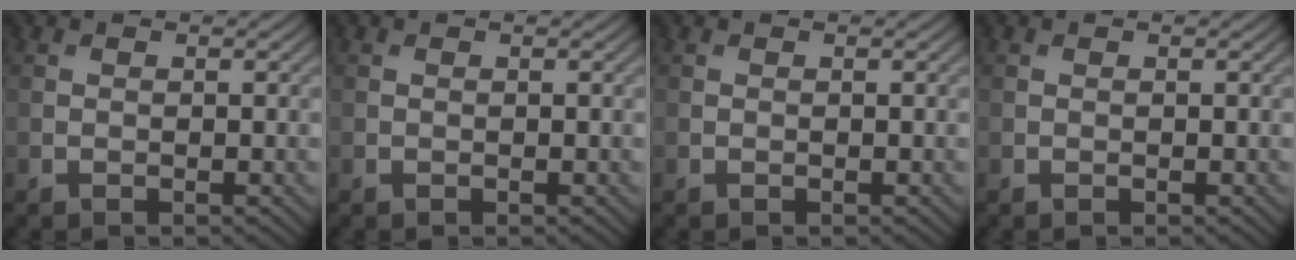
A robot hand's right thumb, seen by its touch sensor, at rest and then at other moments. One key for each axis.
{"total": 0.0}
{"total": 0.0}
{"total": 0.0}